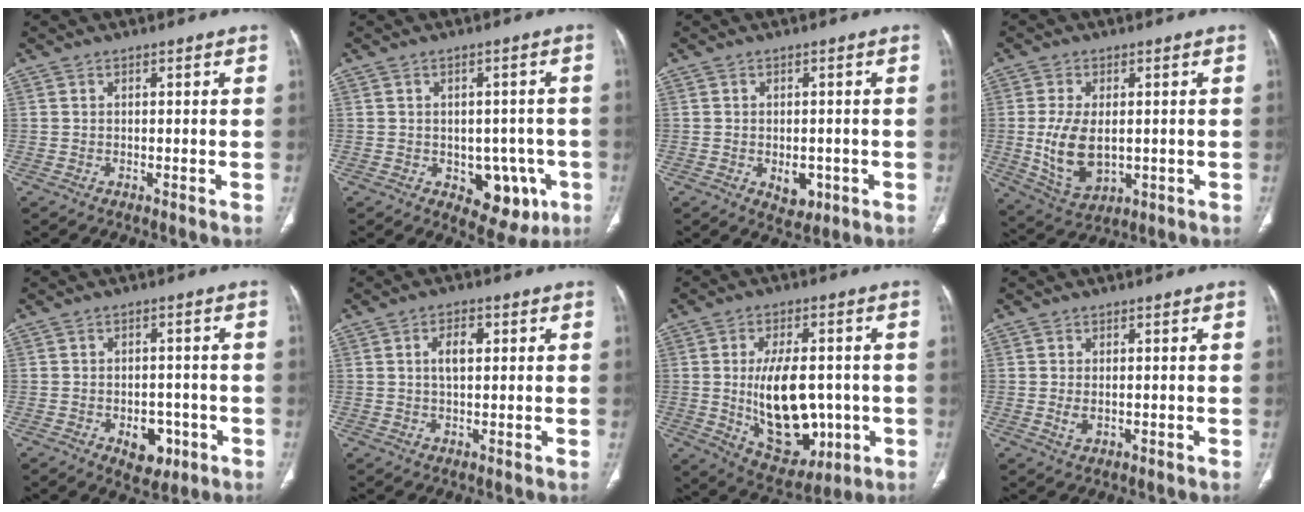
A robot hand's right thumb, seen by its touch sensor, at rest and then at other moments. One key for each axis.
{"total": 9.4, "fx": -2.9, "fy": 6.3, "fz": 6.3, "tx": -0.036, "ty": 0.012, "tz": -0.025}
{"total": 4.5, "fx": -1.3, "fy": 3.0, "fz": 3.1, "tx": -0.025, "ty": 0.002, "tz": -0.007}
{"total": 10.4, "fx": -0.4, "fy": 6.1, "fz": 8.3, "tx": -0.155, "ty": -0.010, "tz": 0.009}
{"total": 6.6, "fx": -2.6, "fy": 4.4, "fz": 4.2, "tx": -0.029, "ty": 0.014, "tz": -0.026}
{"total": 4.3, "fx": 1.1, "fy": 2.1, "fz": 3.6, "tx": -0.064, "ty": 0.004, "tz": 0.019}
{"total": 17.3, "fx": -1.6, "fy": 9.9, "fz": 14.1, "tx": -0.199, "ty": -0.003, "tz": 0.002}
{"total": 2.1, "fx": -0.1, "fy": 1.3, "fz": 1.6, "tx": -0.033, "ty": -0.005, "tz": 0.002}